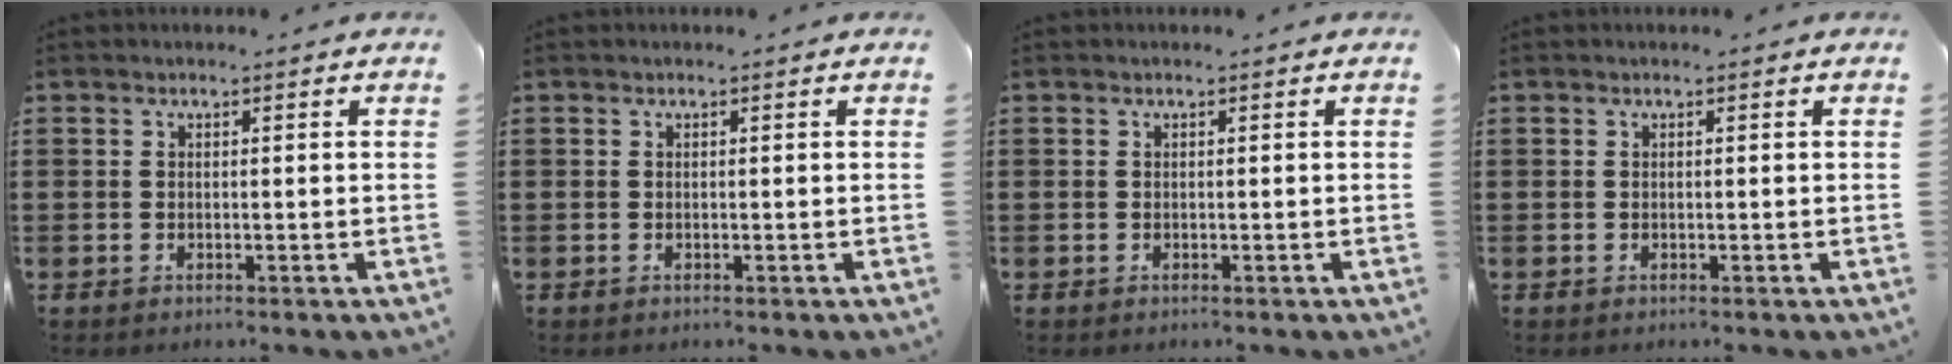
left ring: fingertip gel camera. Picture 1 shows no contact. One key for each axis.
{"total": 0.0}
{"total": 0.0}
{"total": 0.0}